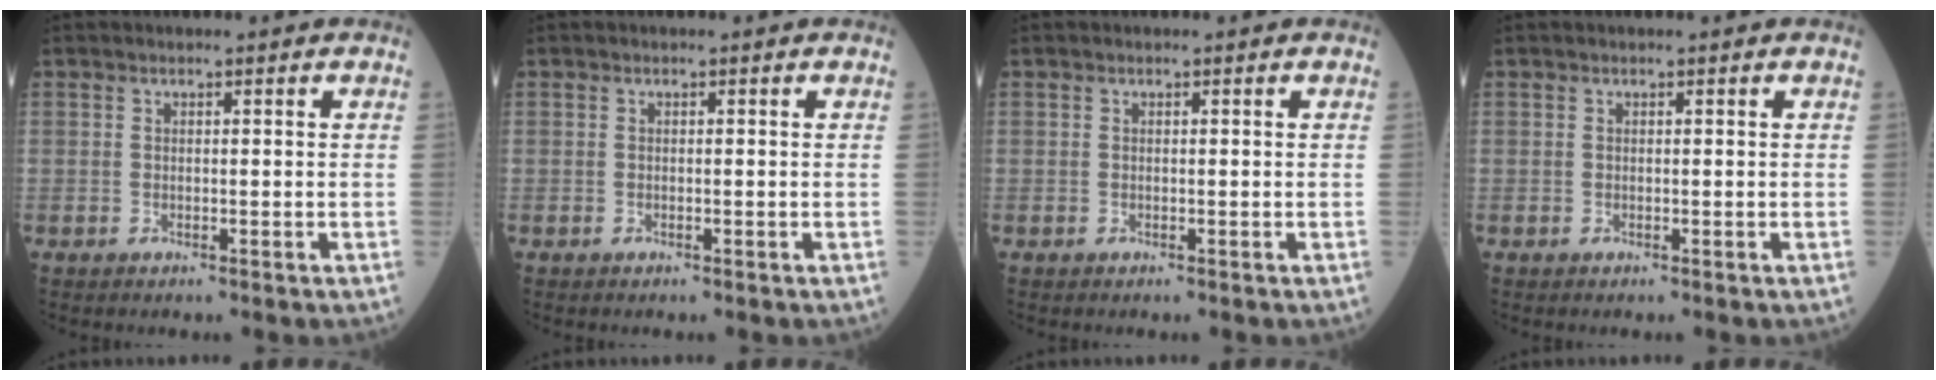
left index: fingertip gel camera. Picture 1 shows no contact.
{"total": 0.0}
{"total": 0.0}
{"total": 0.0}